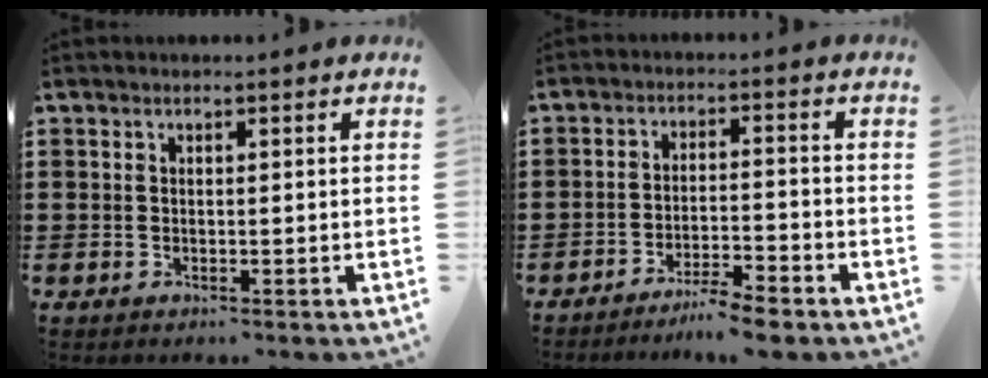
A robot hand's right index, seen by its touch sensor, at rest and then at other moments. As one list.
[{"total": 4.8, "force": [-4.4, -0.2, 1.8], "torque": [-0.040, -0.006, -0.088]}]